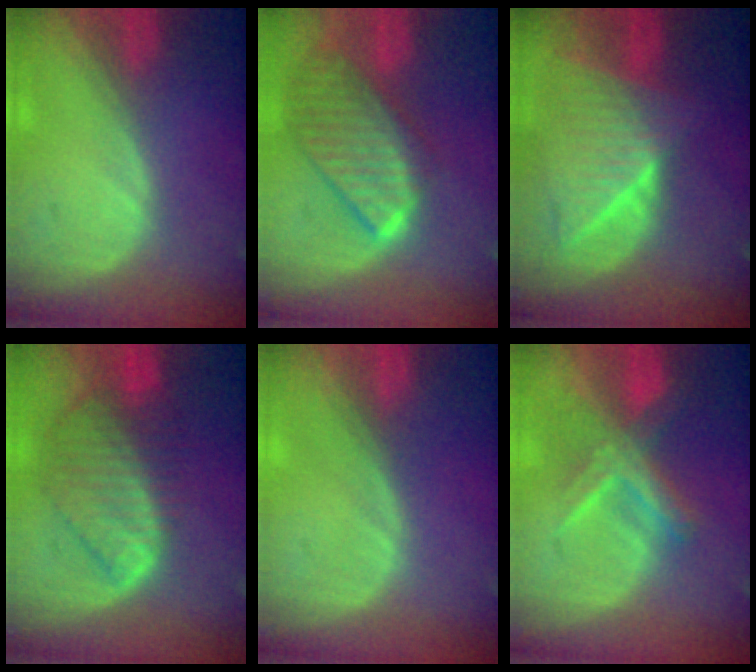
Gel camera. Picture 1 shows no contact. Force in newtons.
{"total": 9.7, "press": 8.4, "slide": 4.9}
{"total": 9.2, "press": 8.2, "slide": 4.1}
{"total": 8.7, "press": 7.7, "slide": 4.2}
{"total": 0.0}
{"total": 6.4, "press": 6.2, "slide": 1.6}